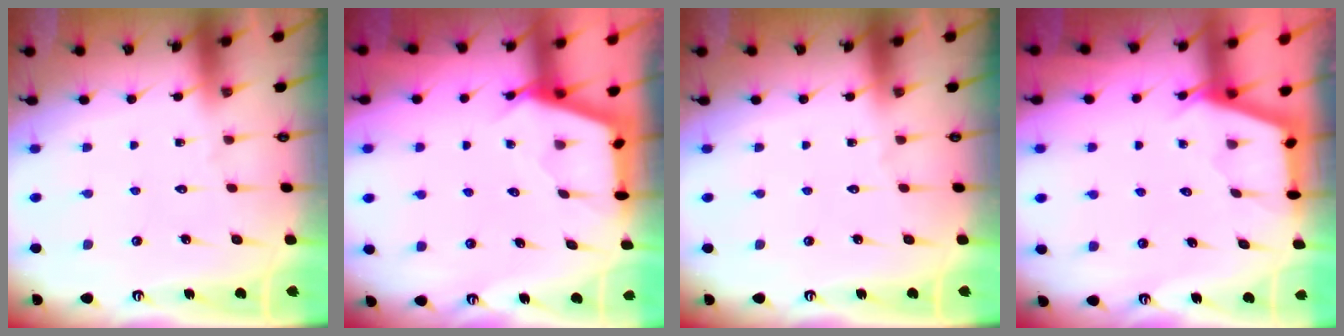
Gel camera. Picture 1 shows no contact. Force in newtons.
{"total": 3.0, "press": 3.0, "slide": 0.4}
{"total": 0.0}
{"total": 2.9, "press": 2.8, "slide": 0.3}